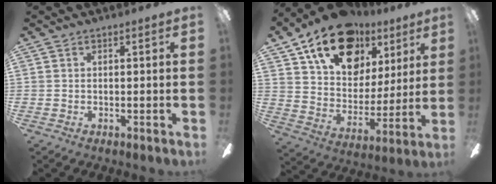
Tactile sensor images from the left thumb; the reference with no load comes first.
{"total": 21.0, "force": [12.9, 12.8, 10.4], "torque": [-0.173, -0.059, 0.233]}